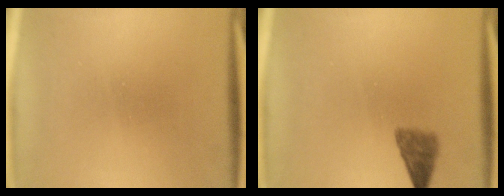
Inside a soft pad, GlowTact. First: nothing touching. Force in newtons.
{"total": 3.3}